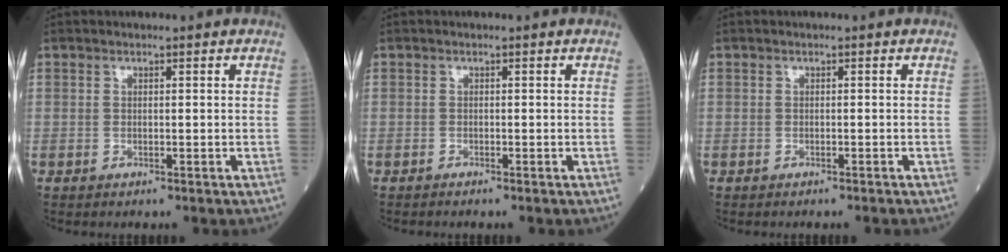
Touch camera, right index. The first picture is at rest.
{"total": 0.0}
{"total": 1.0, "force": [-0.9, -0.2, 0.3], "torque": [-0.004, 0.001, -0.013]}